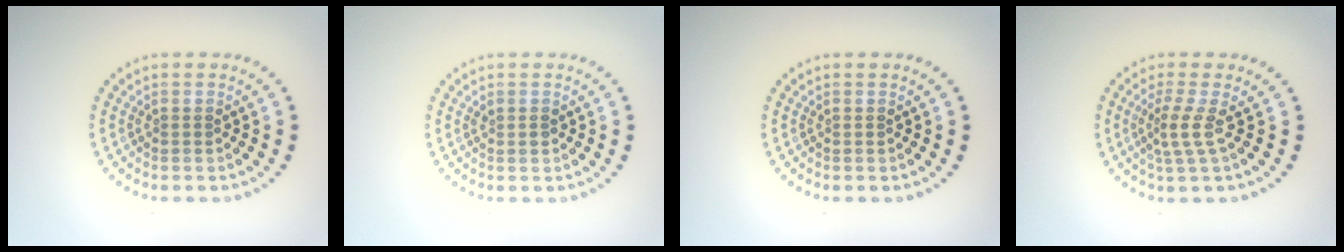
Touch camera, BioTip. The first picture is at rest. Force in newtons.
{"total": 0.7, "press": 0.7, "slide": 0.2}
{"total": 0.0}
{"total": 2.4, "press": 1.5, "slide": 1.8}